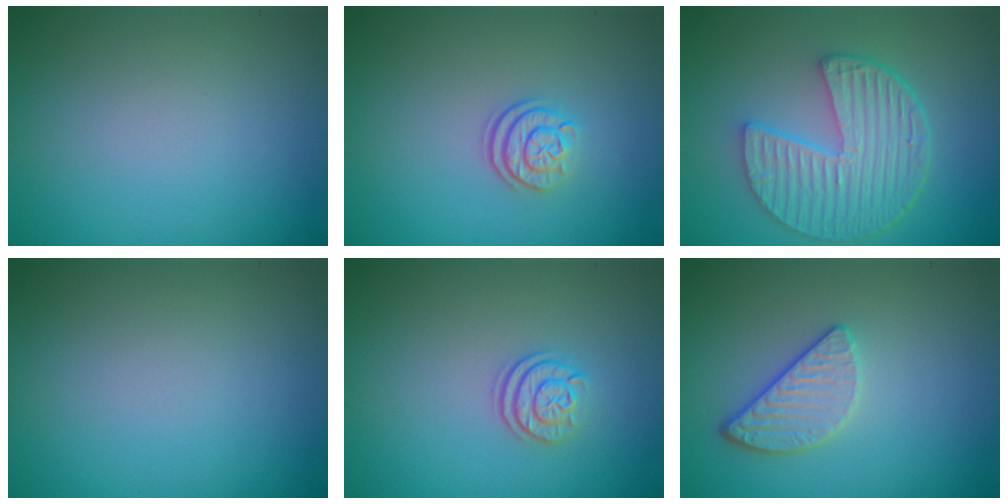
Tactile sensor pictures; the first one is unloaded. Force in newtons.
{"total": 2.4, "press": 1.8, "slide": 1.6}
{"total": 6.3, "press": 4.5, "slide": 4.3}
{"total": 0.0}
{"total": 2.4, "press": 1.8, "slide": 1.5}
{"total": 2.4, "press": 2.1, "slide": 1.1}